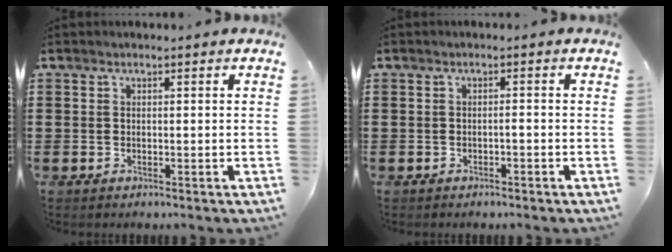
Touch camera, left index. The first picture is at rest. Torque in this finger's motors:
{"motor_torque": [-0.05, -0.01, 0.06, 0.00]}